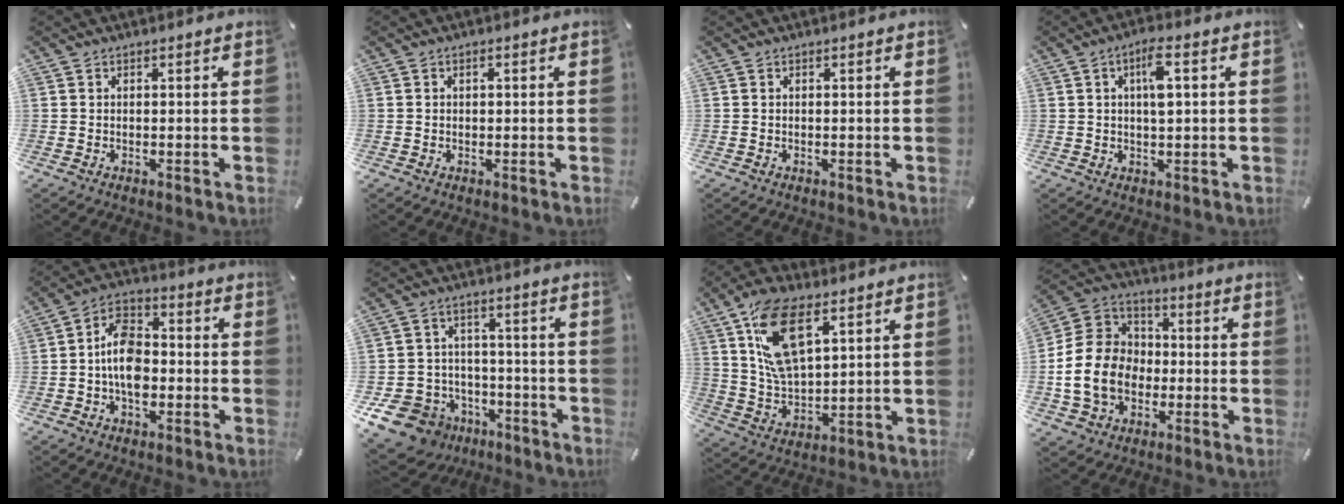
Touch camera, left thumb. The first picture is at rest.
{"total": 0.8, "force": [0.1, 0.6, 0.5], "torque": [-0.011, 0.005, 0.001]}
{"total": 0.0}
{"total": 5.9, "force": [1.5, 1.7, 5.5], "torque": [-0.101, 0.004, 0.022]}
{"total": 10.3, "force": [-2.2, 6.6, 7.5], "torque": [-0.135, 0.022, -0.037]}
{"total": 12.4, "force": [-6.8, 9.6, 3.8], "torque": [-0.093, 0.052, -0.116]}
{"total": 15.8, "force": [7.6, 7.9, 11.3], "torque": [-0.248, -0.016, 0.136]}
{"total": 15.0, "force": [-3.3, 12.6, 7.5], "torque": [-0.175, 0.028, -0.063]}